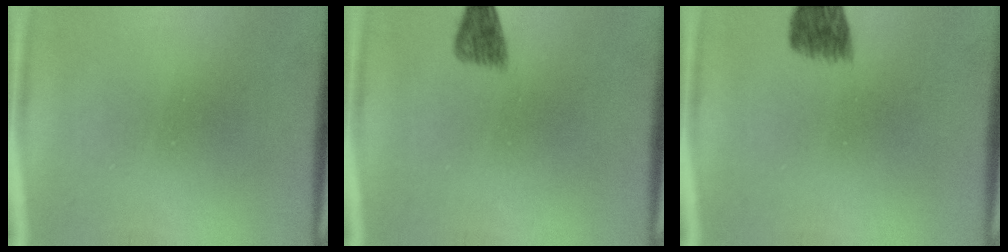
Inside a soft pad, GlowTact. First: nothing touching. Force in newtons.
{"total": 2.1}
{"total": 4.8}